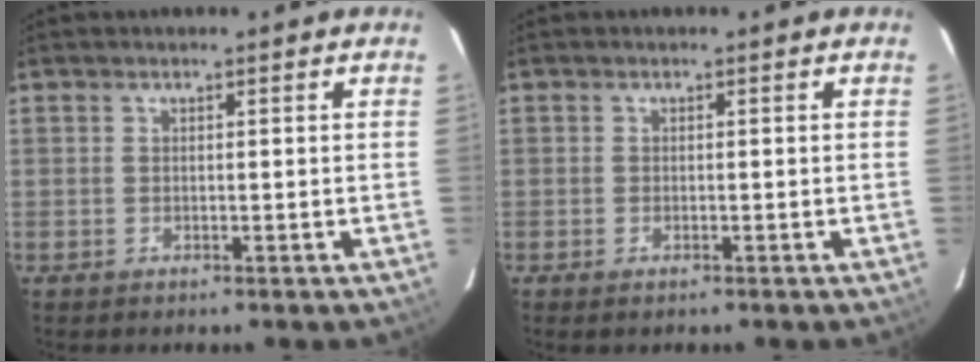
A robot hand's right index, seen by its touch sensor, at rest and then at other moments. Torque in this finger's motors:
{"motor_torque": [-0.07, -0.04, -0.07, 0.02]}